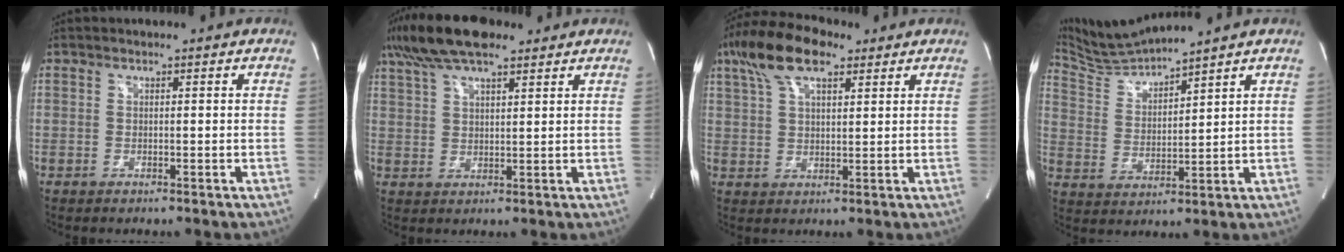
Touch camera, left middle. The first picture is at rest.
{"total": 11.8, "force": [8.8, 3.1, 7.3], "torque": [-0.149, 0.033, 0.158]}
{"total": 10.9, "force": [6.6, 4.1, 7.6], "torque": [-0.156, 0.032, 0.122]}
{"total": 7.6, "force": [7.4, -1.6, 0.8], "torque": [-0.036, 0.000, 0.165]}